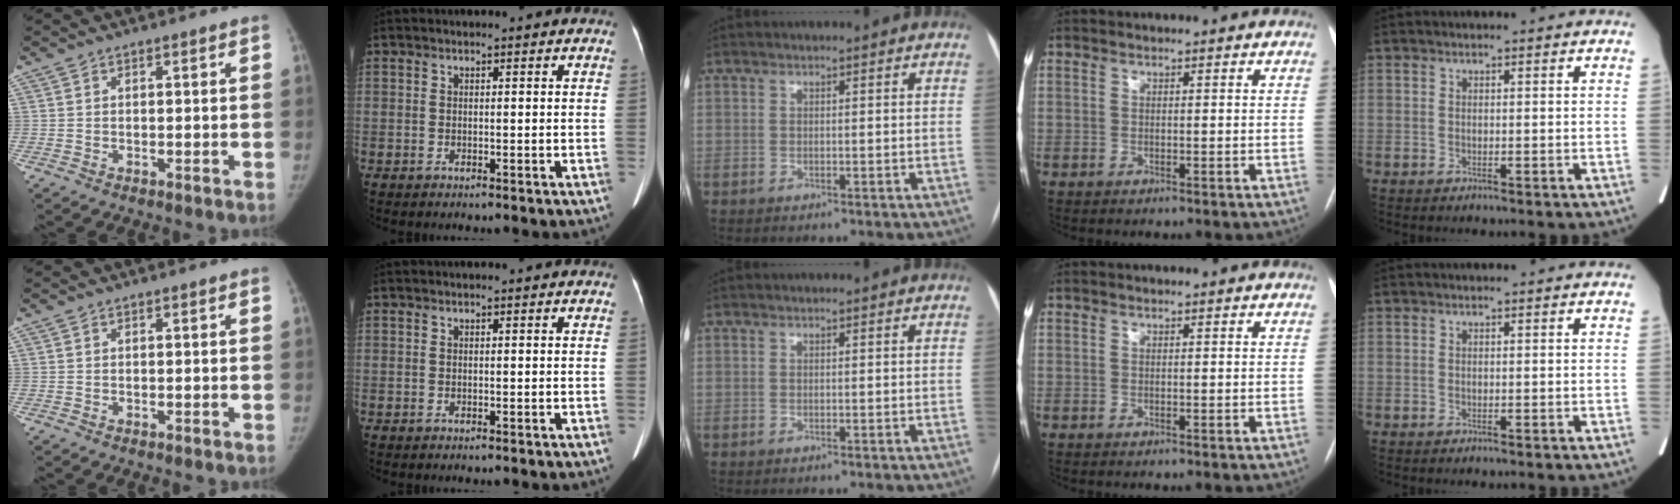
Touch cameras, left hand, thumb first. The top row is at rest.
{}